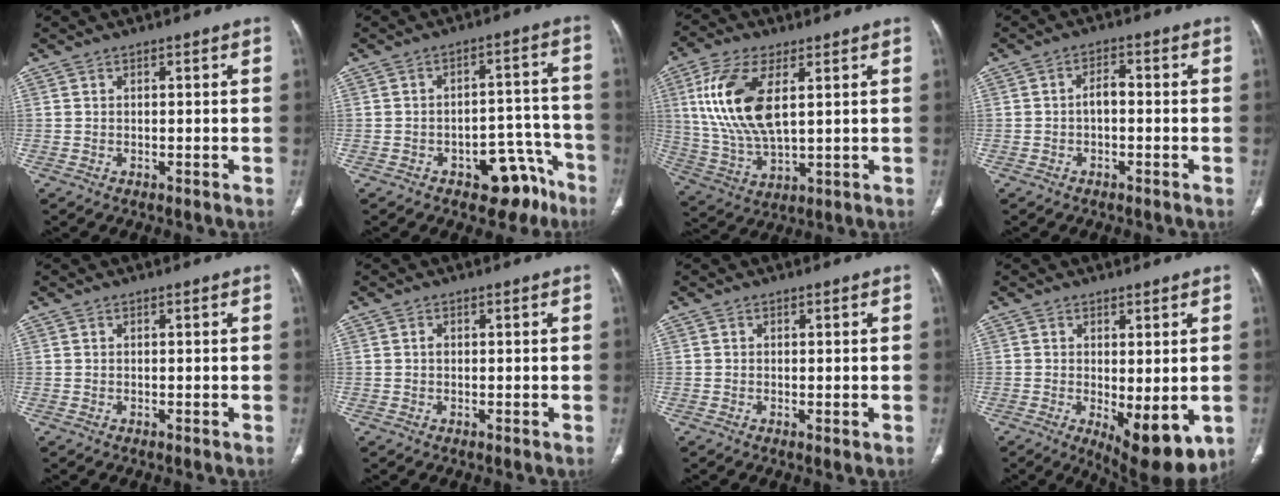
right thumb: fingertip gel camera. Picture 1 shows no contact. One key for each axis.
{"total": 10.6, "fx": -6.5, "fy": 6.1, "fz": 5.6, "tx": -0.028, "ty": 0.066, "tz": -0.083}
{"total": 15.2, "fx": 4.0, "fy": 6.9, "fz": 12.9, "tx": -0.271, "ty": -0.013, "tz": 0.085}
{"total": 2.8, "fx": -0.6, "fy": 1.6, "fz": 2.2, "tx": -0.033, "ty": 0.014, "tz": -0.015}
{"total": 0.0}
{"total": 0.6, "fx": 0.0, "fy": 0.5, "fz": 0.4, "tx": -0.006, "ty": 0.001, "tz": 0.000}
{"total": 0.6, "fx": -0.1, "fy": 0.3, "fz": 0.5, "tx": -0.015, "ty": -0.004, "tz": -0.001}
{"total": 10.0, "fx": -2.2, "fy": 4.0, "fz": 8.9, "tx": -0.117, "ty": -0.025, "tz": -0.018}